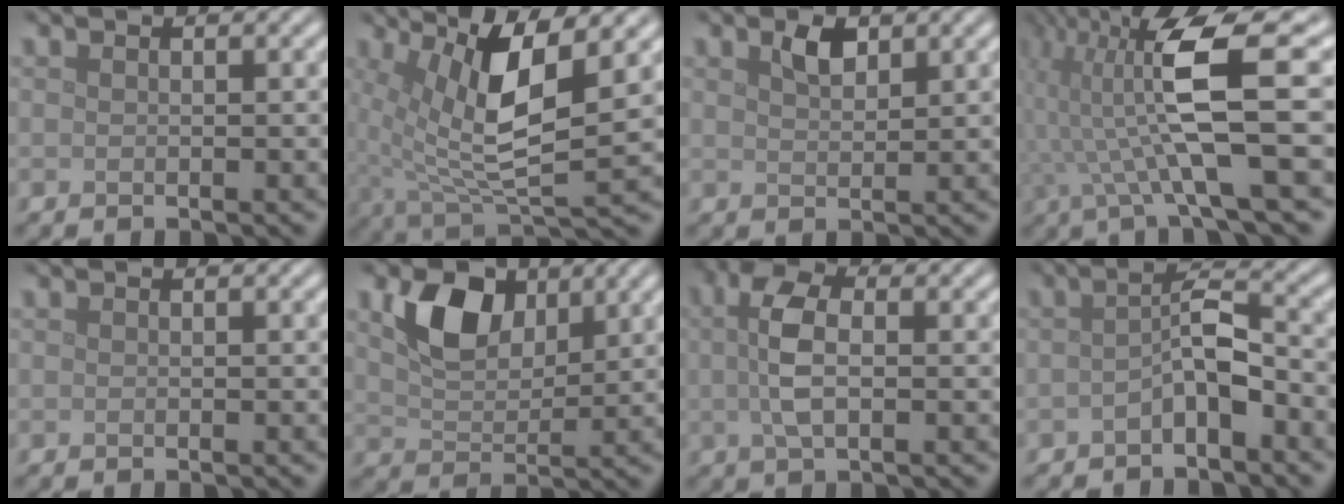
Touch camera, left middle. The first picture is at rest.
{"total": 8.6, "force": [2.5, 2.6, 7.8], "torque": [-0.150, -0.001, 0.048]}
{"total": 1.8, "force": [1.2, 0.8, 1.0], "torque": [-0.020, 0.002, 0.026]}
{"total": 9.4, "force": [0.1, 2.1, 9.1], "torque": [-0.176, 0.011, -0.001]}
{"total": 0.0}
{"total": 5.5, "force": [2.6, 3.4, 3.4], "torque": [-0.071, -0.001, 0.045]}
{"total": 4.2, "force": [0.5, 1.9, 3.7], "torque": [-0.080, 0.009, 0.002]}
{"total": 3.4, "force": [-1.4, 1.1, 2.9], "torque": [-0.054, 0.014, -0.031]}